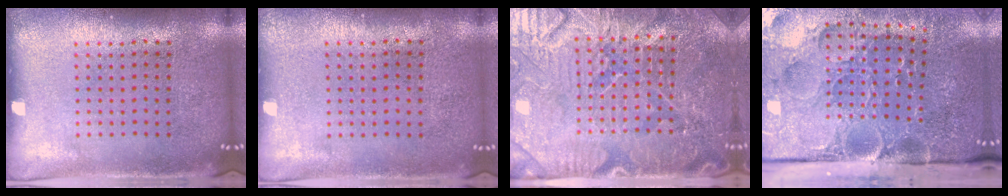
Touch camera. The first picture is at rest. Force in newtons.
{"total": 0.0}
{"total": 4.9, "press": 4.6, "slide": 1.6}
{"total": 5.4, "press": 4.1, "slide": 3.4}